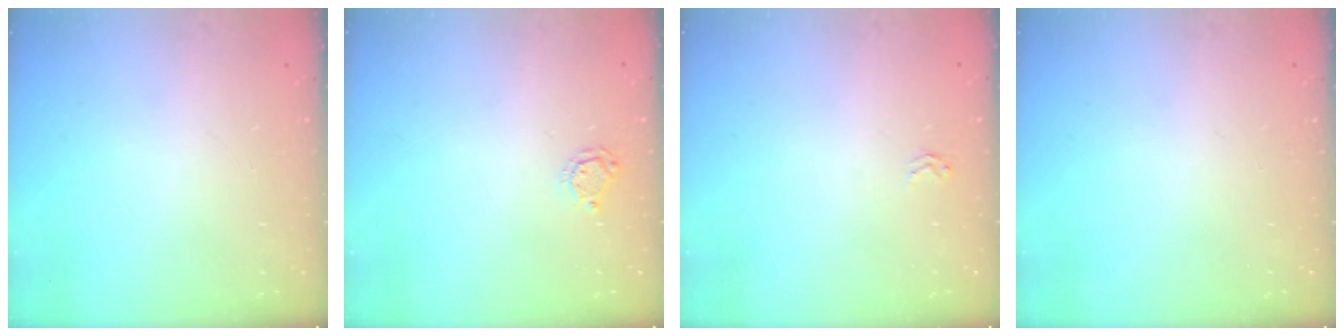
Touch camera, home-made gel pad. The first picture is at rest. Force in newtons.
{"total": 4.1, "press": 4.1, "slide": 0.4}
{"total": 1.6, "press": 1.6, "slide": 0.2}
{"total": 0.0}